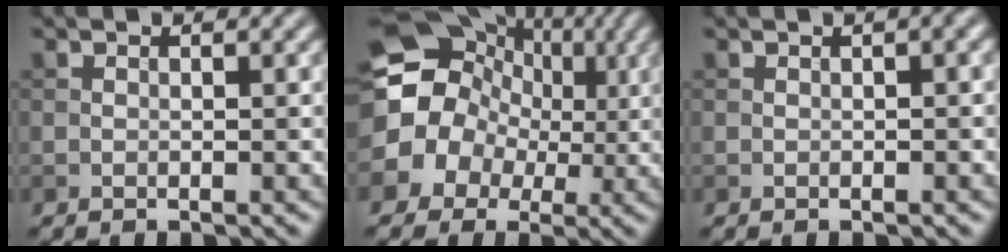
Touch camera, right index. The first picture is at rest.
{"total": 15.1, "force": [1.7, 13.6, 6.3], "torque": [-0.153, 0.030, -0.003]}
{"total": 1.8, "force": [0.4, 0.5, 1.6], "torque": [-0.020, 0.006, 0.002]}